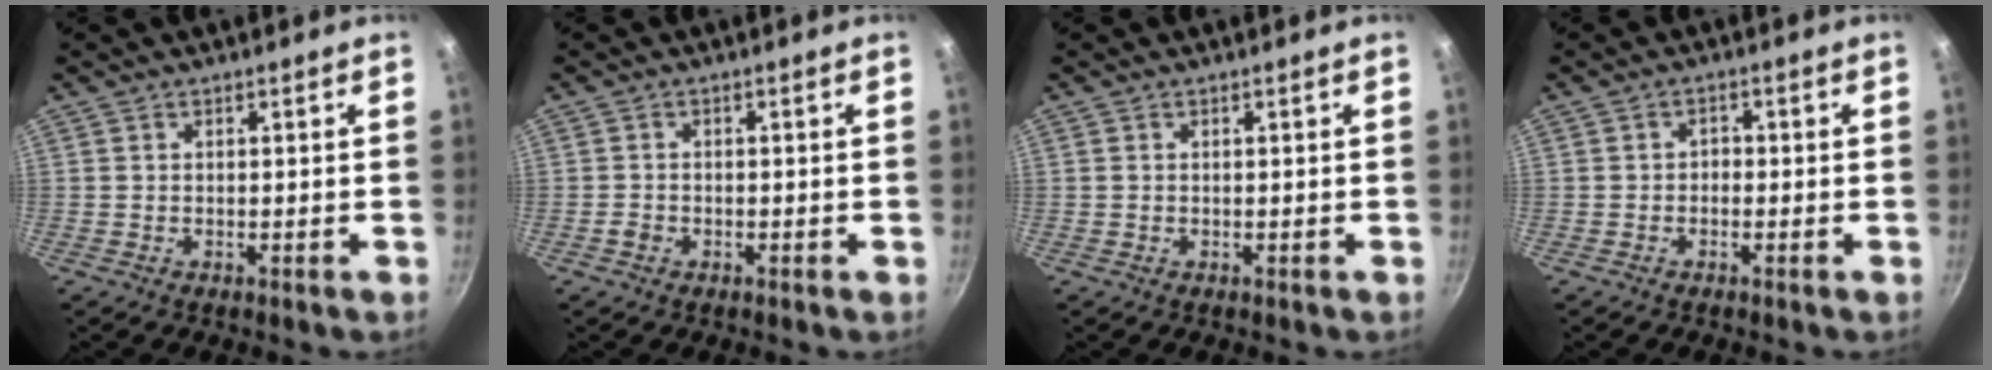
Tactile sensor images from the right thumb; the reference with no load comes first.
{"total": 1.3, "force": [-0.7, 1.0, 0.5], "torque": [-0.011, 0.007, -0.014]}
{"total": 0.0}
{"total": 1.5, "force": [-0.6, 1.2, 0.7], "torque": [-0.006, 0.008, -0.013]}